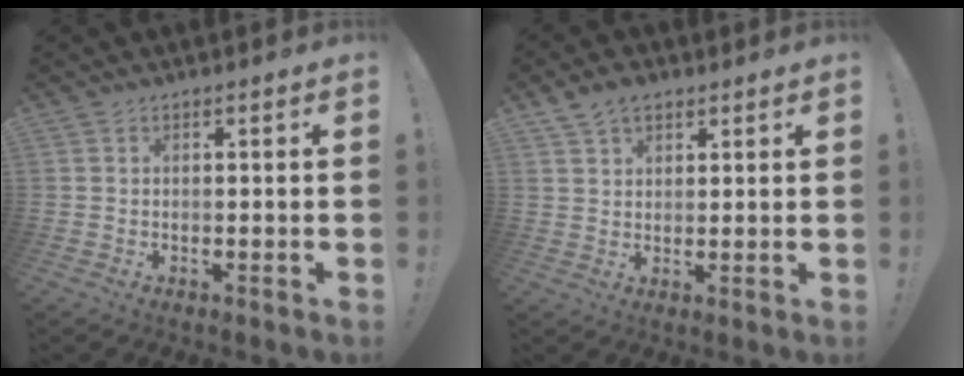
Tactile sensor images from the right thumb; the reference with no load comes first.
{"total": 5.5, "force": [3.5, 3.4, 2.4], "torque": [-0.045, -0.009, 0.068]}